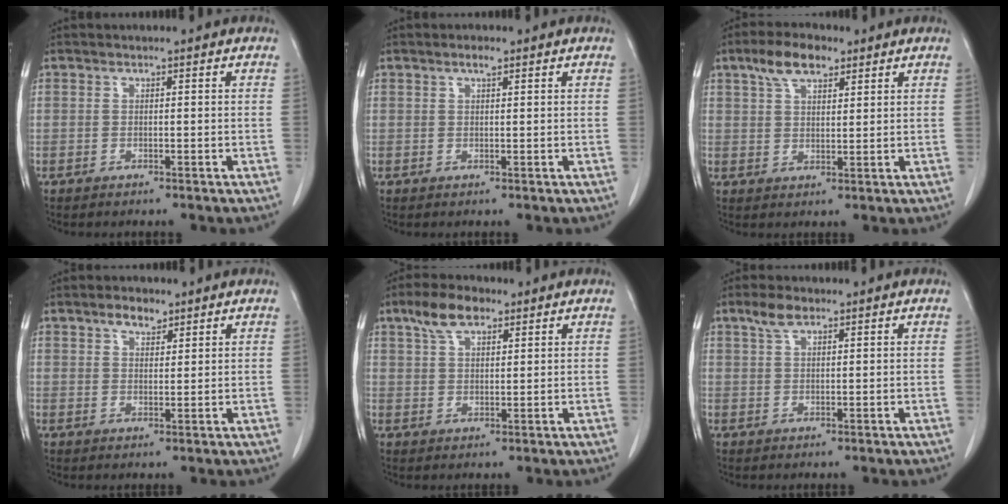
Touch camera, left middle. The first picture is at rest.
{"total": 1.3, "force": [0.9, 0.2, 0.9], "torque": [-0.019, 0.000, 0.016]}
{"total": 6.4, "force": [4.1, 2.7, 4.0], "torque": [-0.077, 0.015, 0.076]}
{"total": 3.1, "force": [2.2, 1.4, 1.6], "torque": [-0.030, 0.003, 0.040]}
{"total": 5.5, "force": [3.6, 2.3, 3.4], "torque": [-0.072, 0.013, 0.070]}
{"total": 2.9, "force": [2.0, 1.1, 1.8], "torque": [-0.041, 0.007, 0.042]}